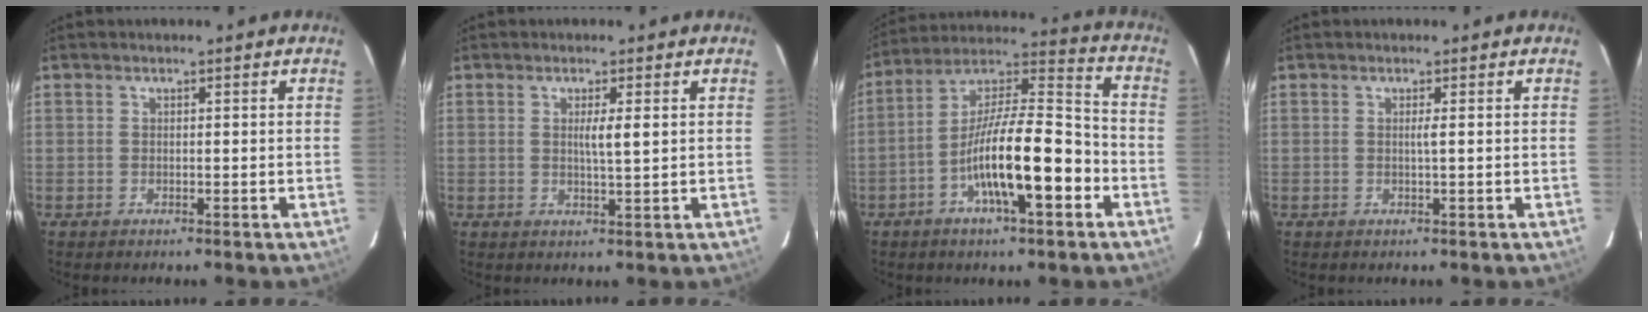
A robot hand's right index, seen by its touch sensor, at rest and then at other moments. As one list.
[{"total": 2.7, "force": [0.6, -0.1, 2.7], "torque": [-0.051, -0.004, 0.009]}, {"total": 16.0, "force": [-5.6, 2.8, 14.7], "torque": [-0.265, 0.010, -0.096]}, {"total": 0.8, "force": [0.1, -0.3, 0.7], "torque": [-0.014, 0.000, 0.000]}]